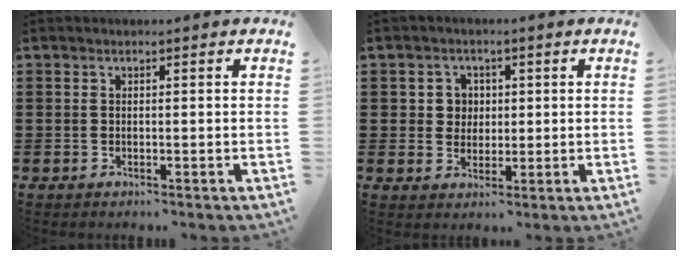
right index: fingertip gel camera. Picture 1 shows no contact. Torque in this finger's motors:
{"motor_torque": [0.21, -0.18, 0.05, 0.02]}